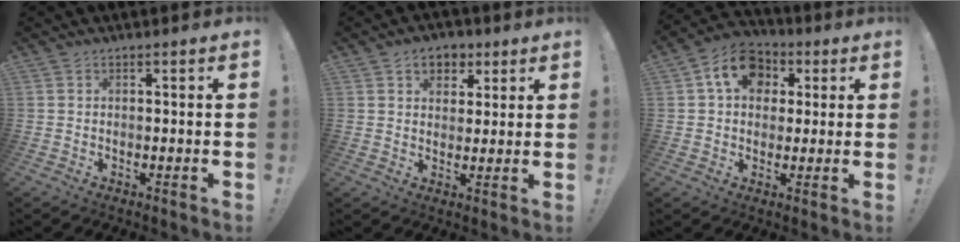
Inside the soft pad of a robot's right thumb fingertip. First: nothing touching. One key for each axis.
{"total": 6.9, "fx": 3.2, "fy": 5.4, "fz": 2.7, "tx": -0.022, "ty": -0.015, "tz": 0.059}
{"total": 12.6, "fx": 4.3, "fy": 9.6, "fz": 7.0, "tx": -0.106, "ty": -0.003, "tz": 0.084}